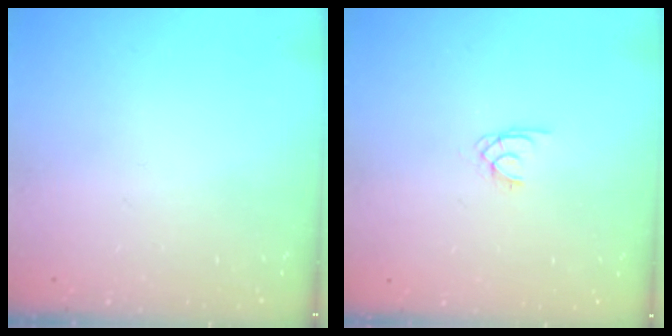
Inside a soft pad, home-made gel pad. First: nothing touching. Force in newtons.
{"total": 1.5, "press": 1.4, "slide": 0.2}